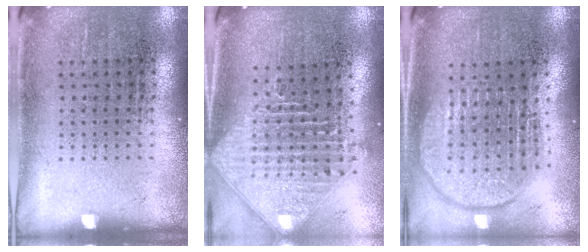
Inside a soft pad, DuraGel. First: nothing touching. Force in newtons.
{"total": 2.5, "press": 1.9, "slide": 1.7}
{"total": 1.9, "press": 1.6, "slide": 1.0}